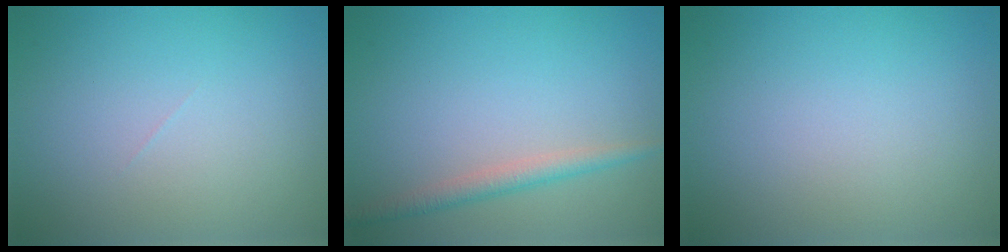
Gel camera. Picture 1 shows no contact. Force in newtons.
{"total": 2.1, "press": 2.1, "slide": 0.1}
{"total": 0.0}